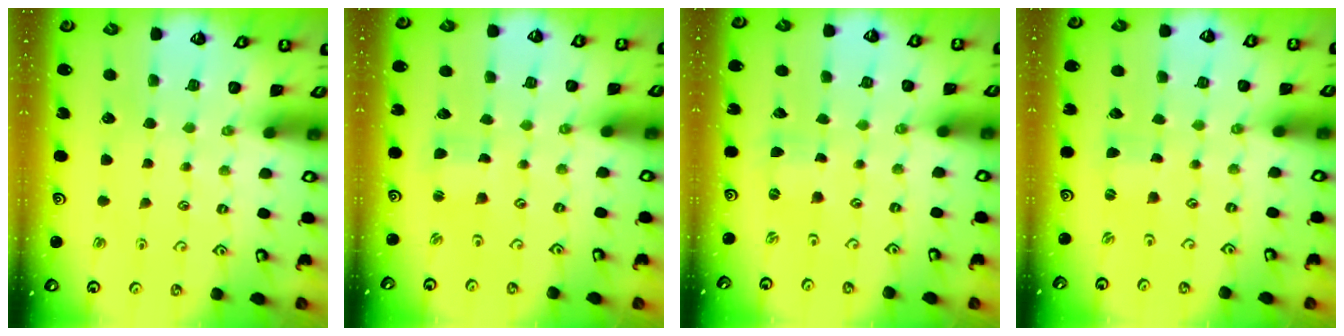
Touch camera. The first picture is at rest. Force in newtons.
{"total": 1.6, "press": 1.6, "slide": 0.3}
{"total": 0.0}
{"total": 0.0}